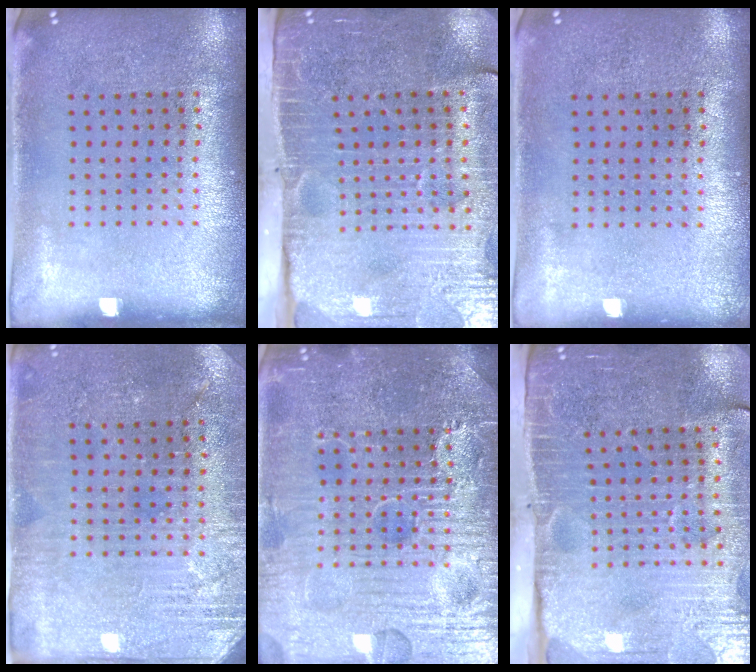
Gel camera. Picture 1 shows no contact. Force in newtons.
{"total": 4.3, "press": 3.8, "slide": 1.8}
{"total": 0.0}
{"total": 2.9, "press": 2.8, "slide": 0.6}
{"total": 7.2, "press": 7.2, "slide": 0.7}
{"total": 4.3, "press": 3.8, "slide": 1.8}